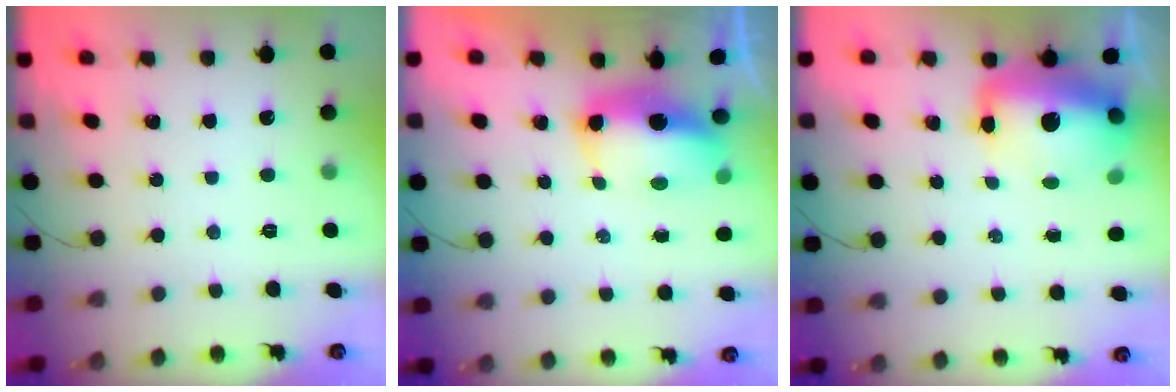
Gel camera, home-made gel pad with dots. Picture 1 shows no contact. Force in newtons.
{"total": 8.8, "press": 8.7, "slide": 1.6}
{"total": 16.0, "press": 15.5, "slide": 3.9}